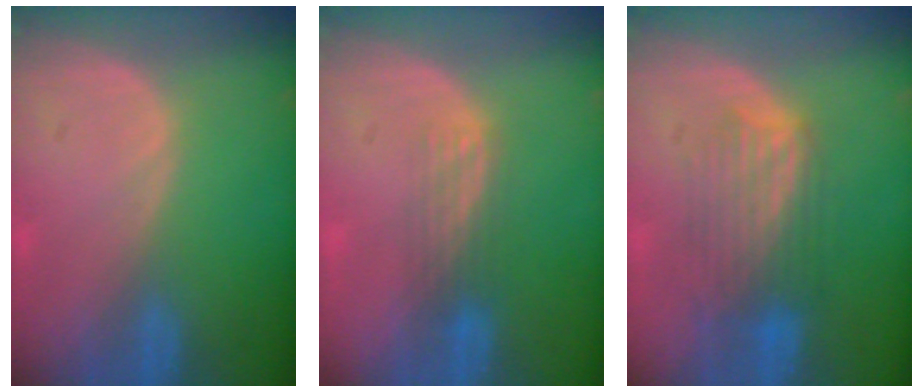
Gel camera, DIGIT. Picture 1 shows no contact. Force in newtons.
{"total": 2.9, "press": 2.7, "slide": 1.2}
{"total": 6.4, "press": 6.4, "slide": 0.5}